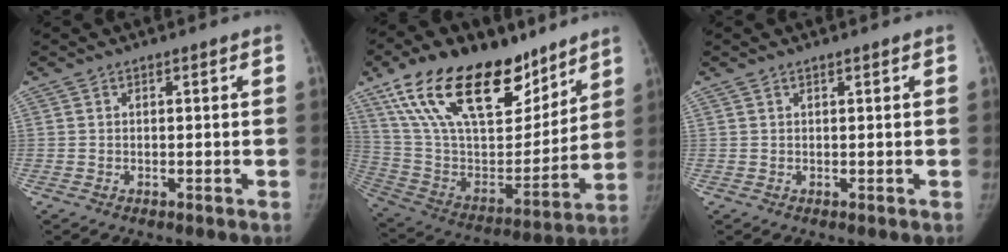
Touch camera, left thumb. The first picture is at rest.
{"total": 30.3, "force": [19.0, 14.8, 18.3], "torque": [-0.284, -0.037, 0.328]}
{"total": 0.5, "force": [0.4, 0.0, 0.3], "torque": [-0.008, -0.001, 0.009]}